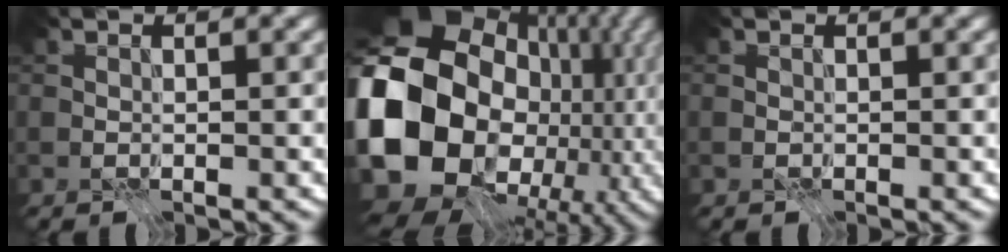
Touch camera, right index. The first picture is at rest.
{"total": 21.4, "force": [-1.5, 17.5, 12.2], "torque": [-0.267, -0.019, -0.028]}
{"total": 0.0}